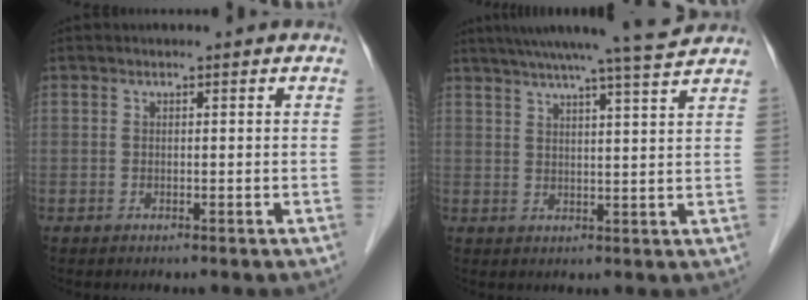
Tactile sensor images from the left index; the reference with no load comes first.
{"total": 11.8, "force": [10.5, -1.3, 5.1], "torque": [-0.085, -0.002, 0.141]}